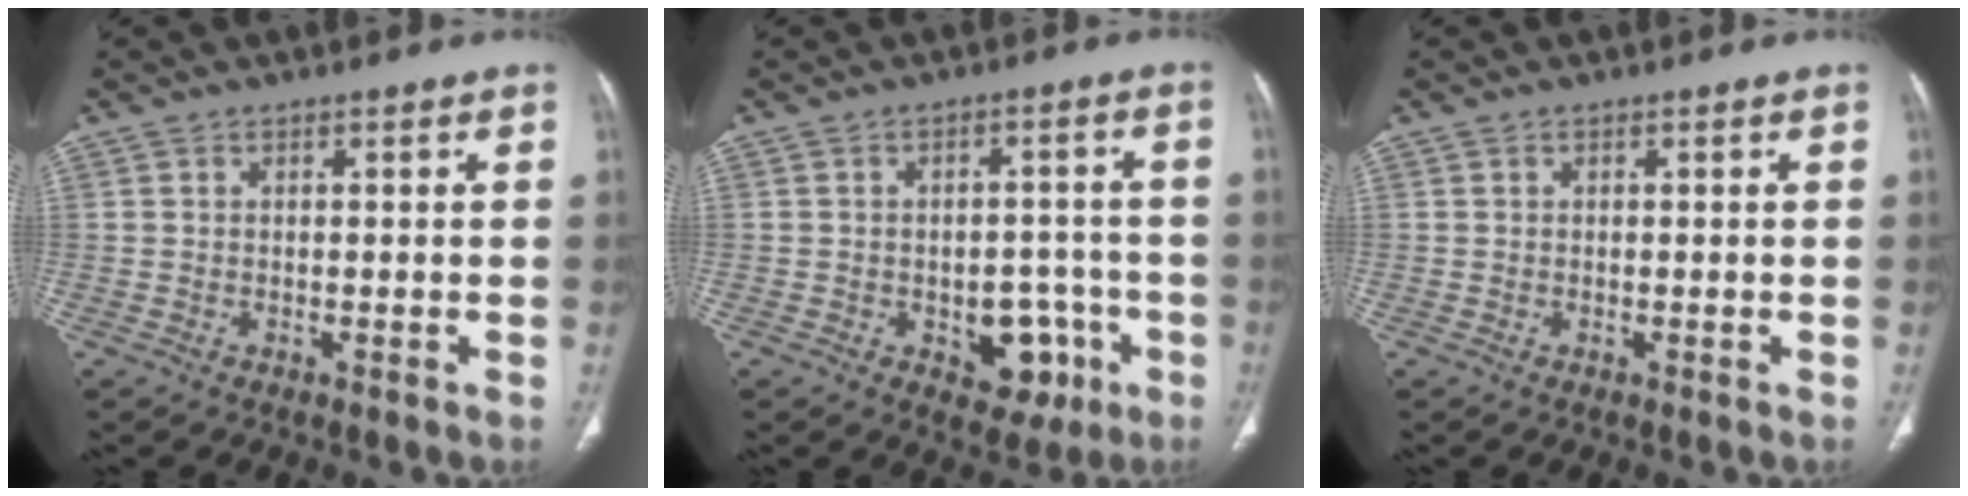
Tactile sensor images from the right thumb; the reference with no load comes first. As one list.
[{"total": 8.6, "force": [-3.2, 5.6, 5.6], "torque": [-0.033, 0.025, -0.034]}, {"total": 0.0}]